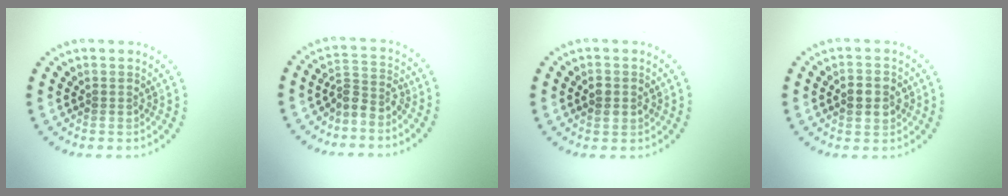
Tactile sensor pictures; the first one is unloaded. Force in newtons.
{"total": 2.4, "press": 1.8, "slide": 1.6}
{"total": 1.2, "press": 1.2, "slide": 0.1}
{"total": 2.7, "press": 2.7, "slide": 0.1}